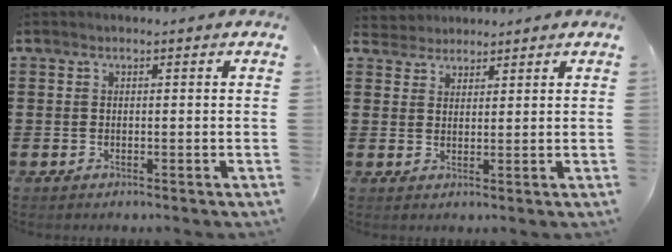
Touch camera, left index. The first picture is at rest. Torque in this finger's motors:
{"motor_torque": [0.08, -0.06, 0.00, -0.01]}